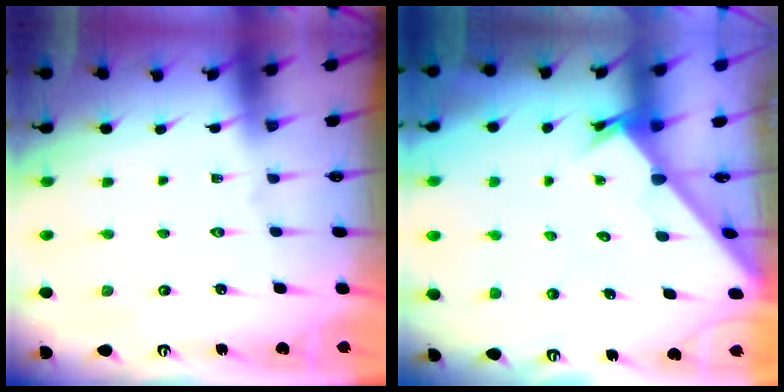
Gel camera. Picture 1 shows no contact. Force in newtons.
{"total": 2.8, "press": 2.8, "slide": 0.3}